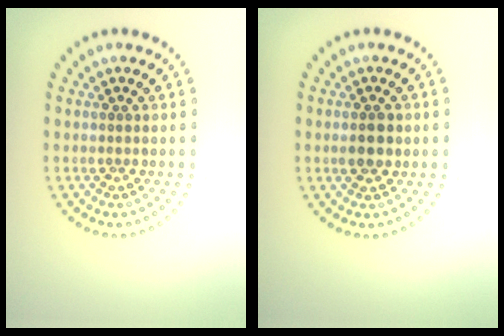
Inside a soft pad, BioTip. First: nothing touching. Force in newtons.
{"total": 2.2, "press": 2.2, "slide": 0.1}